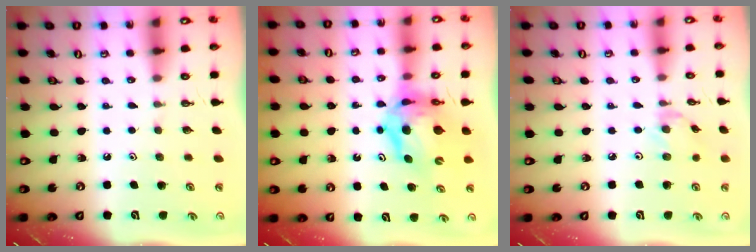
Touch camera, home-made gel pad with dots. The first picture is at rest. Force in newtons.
{"total": 10.6, "press": 10.5, "slide": 1.1}
{"total": 3.0, "press": 3.0, "slide": 0.5}